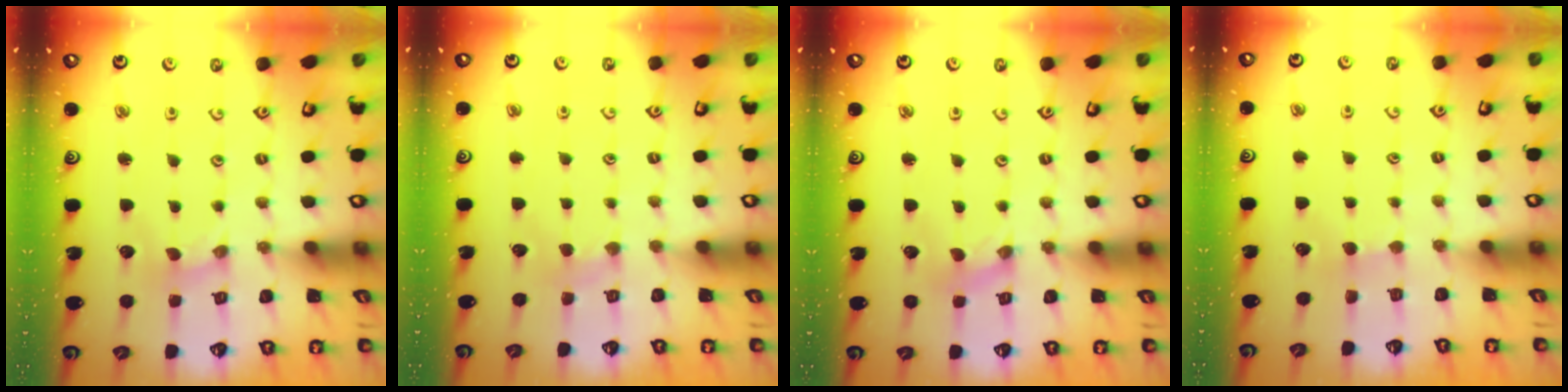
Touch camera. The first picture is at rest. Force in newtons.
{"total": 2.2, "press": 2.2, "slide": 0.4}
{"total": 0.0}
{"total": 2.3, "press": 2.2, "slide": 0.4}